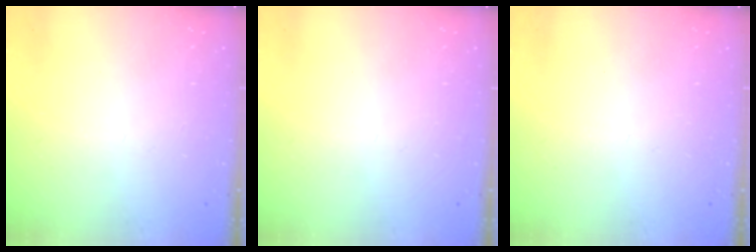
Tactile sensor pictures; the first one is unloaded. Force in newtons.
{"total": 0.0}
{"total": 0.0}